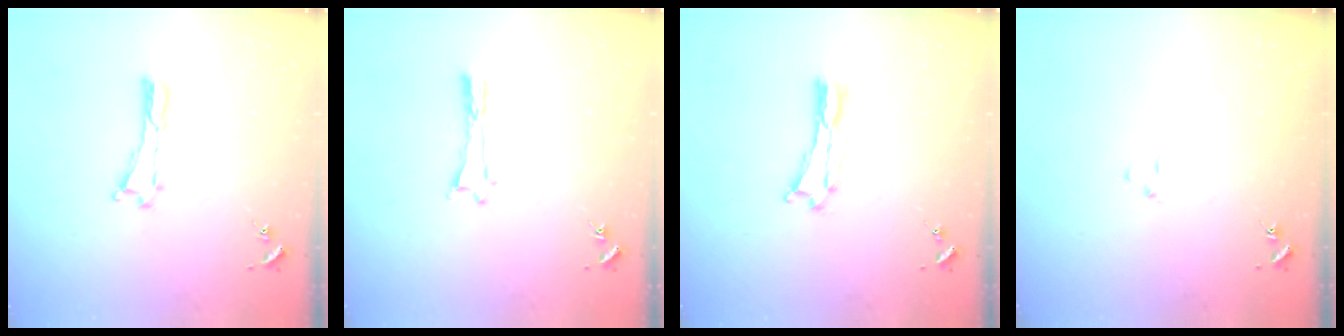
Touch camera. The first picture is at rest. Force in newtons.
{"total": 0.7, "press": 0.7, "slide": 0.1}
{"total": 0.0}
{"total": 1.9, "press": 1.9, "slide": 0.2}